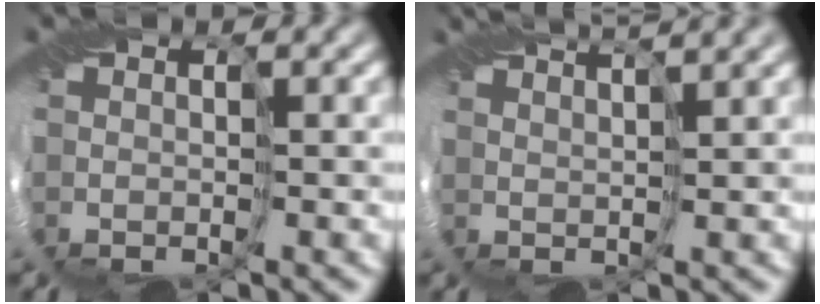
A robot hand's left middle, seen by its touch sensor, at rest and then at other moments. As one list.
[{"total": 4.7, "force": [3.9, 0.7, 2.6], "torque": [-0.037, 0.023, 0.037]}]